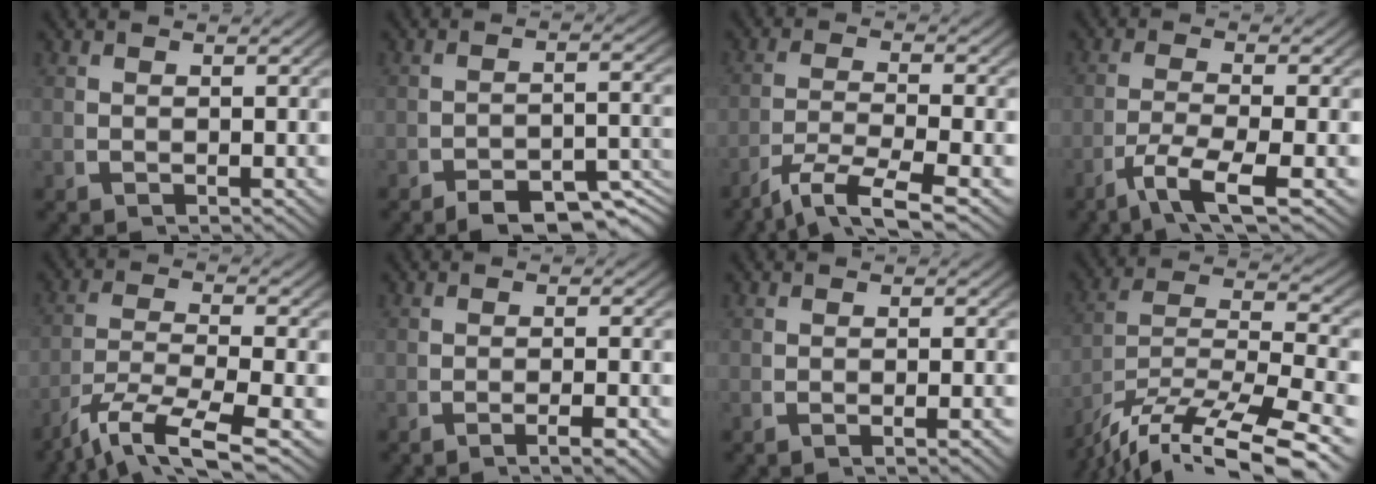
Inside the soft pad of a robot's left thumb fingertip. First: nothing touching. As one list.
[{"total": 6.1, "force": [-4.6, 2.3, 3.3], "torque": [-0.038, -0.015, -0.067]}, {"total": 5.4, "force": [-2.8, 2.1, 4.1], "torque": [-0.082, -0.015, -0.039]}, {"total": 4.8, "force": [-1.9, 1.5, 4.1], "torque": [-0.088, -0.012, -0.027]}, {"total": 7.4, "force": [-3.2, 3.3, 5.8], "torque": [-0.128, -0.032, -0.039]}, {"total": 2.3, "force": [-1.4, 0.3, 1.8], "torque": [-0.026, 0.001, -0.028]}, {"total": 1.4, "force": [-0.8, 0.0, 1.1], "torque": [-0.018, 0.005, -0.016]}, {"total": 12.1, "force": [-4.7, 7.2, 8.6], "torque": [-0.189, -0.043, -0.054]}]